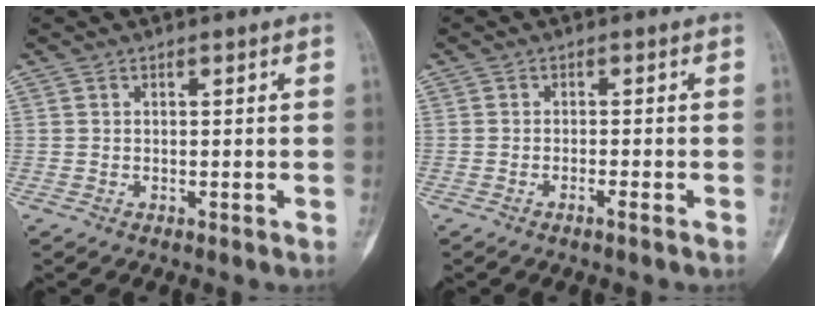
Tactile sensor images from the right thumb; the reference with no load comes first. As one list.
[{"total": 1.4, "force": [-0.9, 0.0, 1.0], "torque": [-0.021, 0.004, -0.018]}]